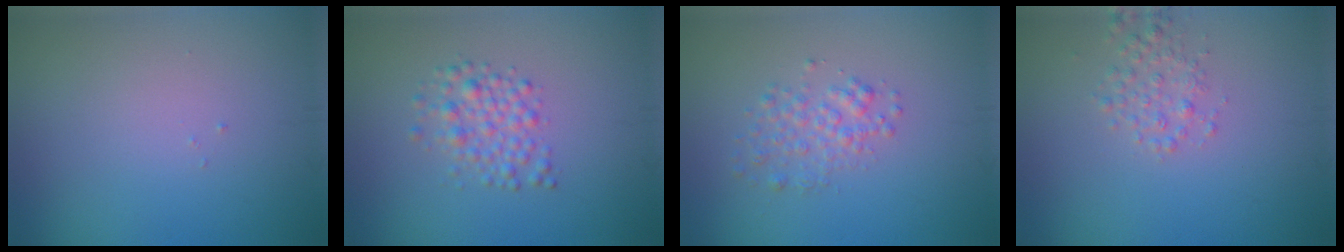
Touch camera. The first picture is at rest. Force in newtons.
{"total": 2.5, "press": 2.5, "slide": 0.0}
{"total": 2.1, "press": 2.1, "slide": 0.1}
{"total": 1.8, "press": 1.8, "slide": 0.1}